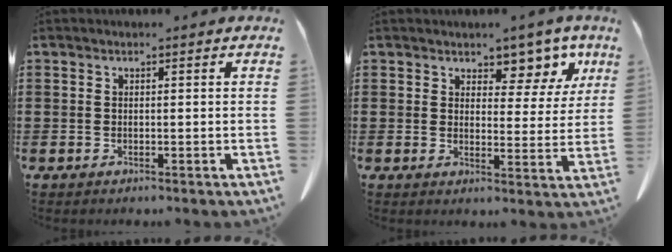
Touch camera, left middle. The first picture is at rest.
{"total": 6.0, "force": [4.9, 2.7, 2.2], "torque": [-0.034, -0.026, 0.081]}